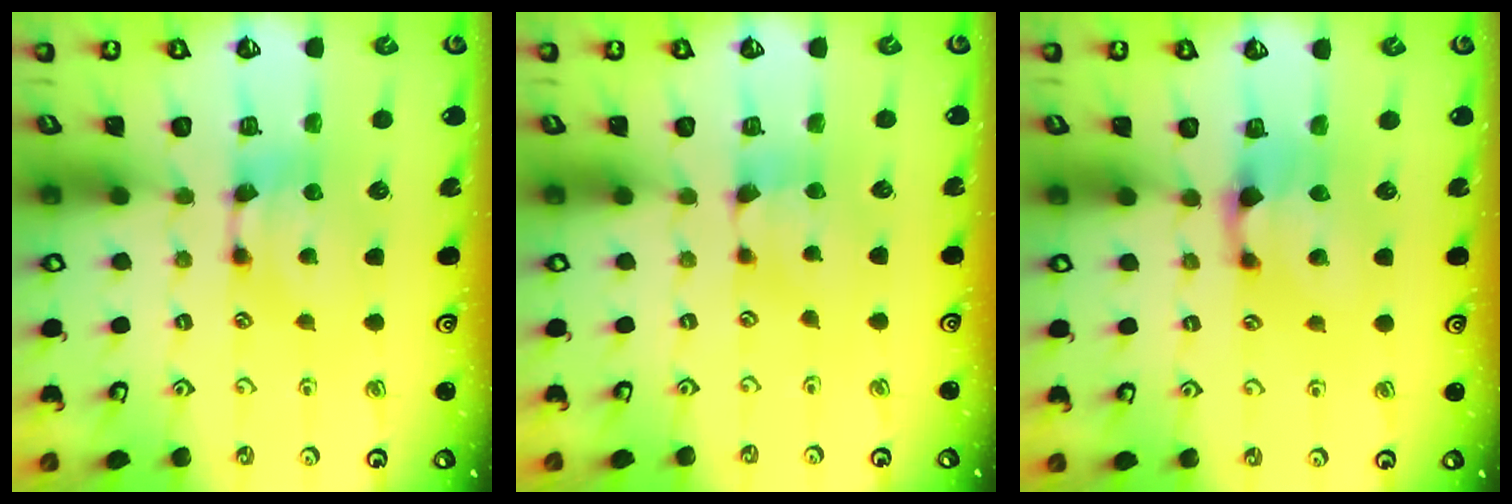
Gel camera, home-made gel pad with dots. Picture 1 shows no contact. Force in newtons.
{"total": 0.6, "press": 0.2, "slide": 0.5}
{"total": 1.2, "press": 0.1, "slide": 1.2}